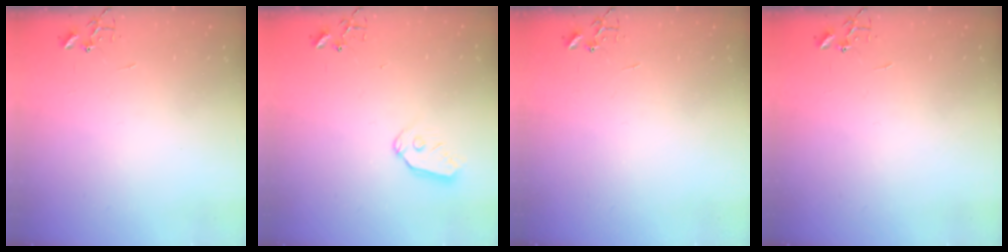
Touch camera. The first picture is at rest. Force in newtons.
{"total": 7.7, "press": 7.7, "slide": 0.4}
{"total": 0.0}
{"total": 0.0}